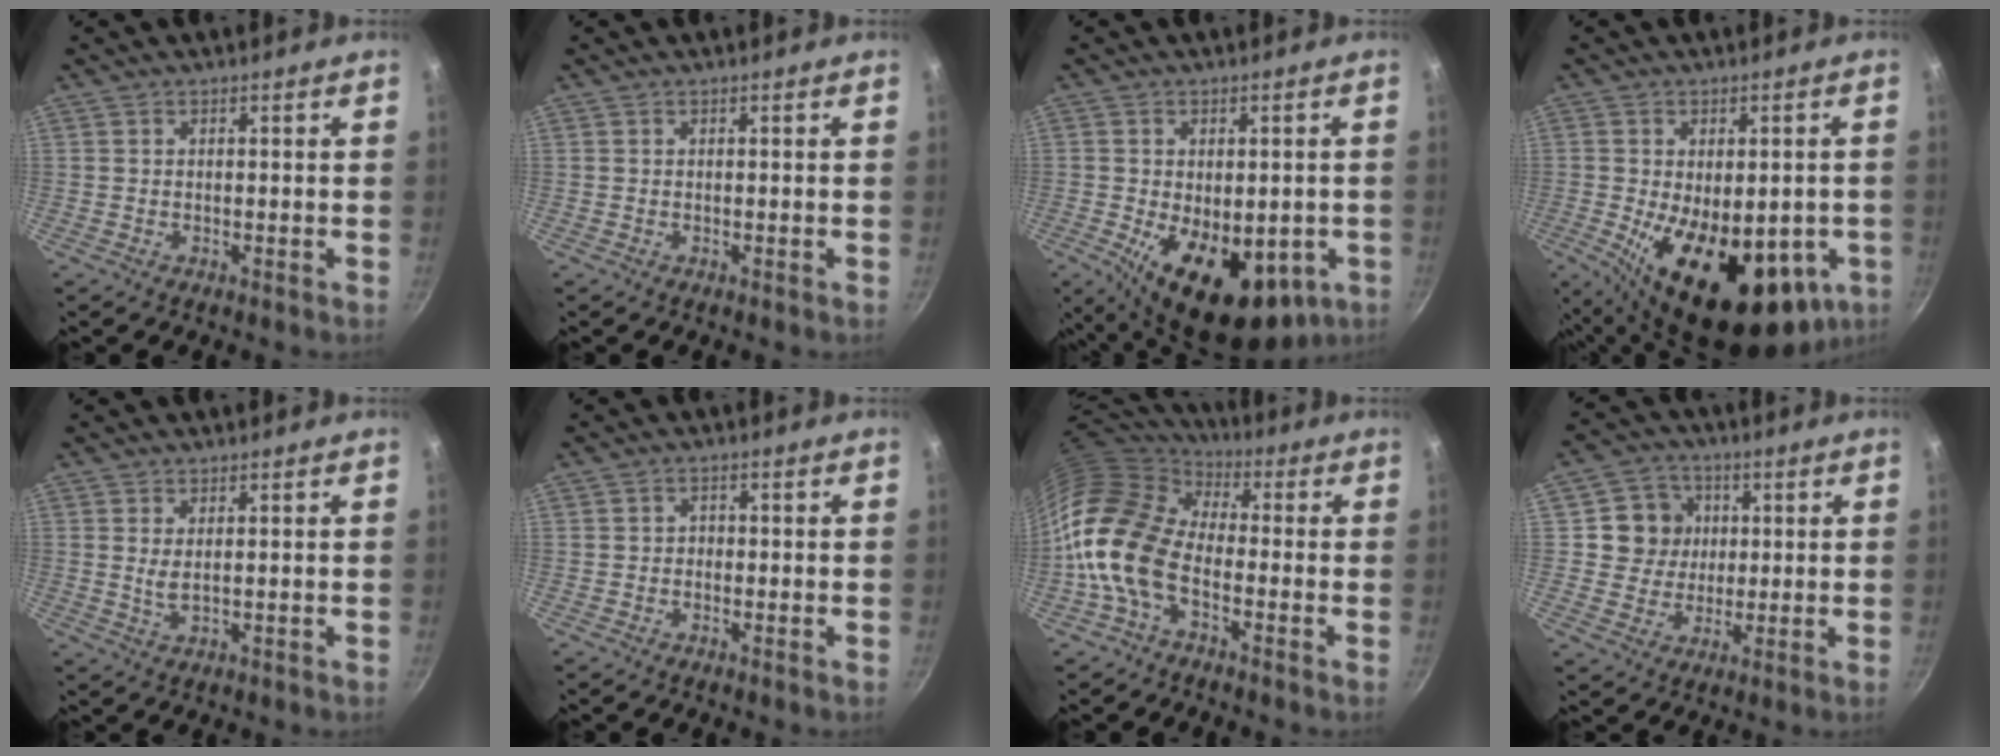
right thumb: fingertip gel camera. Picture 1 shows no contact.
{"total": 0.0}
{"total": 17.3, "force": [-4.9, 9.5, 13.6], "torque": [-0.171, -0.017, -0.050]}
{"total": 21.9, "force": [-5.6, 11.1, 18.0], "torque": [-0.231, -0.018, -0.058]}
{"total": 2.4, "force": [0.6, 1.0, 2.2], "torque": [-0.042, -0.008, 0.014]}
{"total": 1.2, "force": [-0.5, 1.1, 0.4], "torque": [-0.001, 0.002, -0.011]}
{"total": 15.8, "force": [-4.1, 9.9, 11.7], "torque": [-0.204, 0.037, -0.100]}
{"total": 8.5, "force": [1.6, 8.0, 2.4], "torque": [-0.004, 0.004, 0.022]}